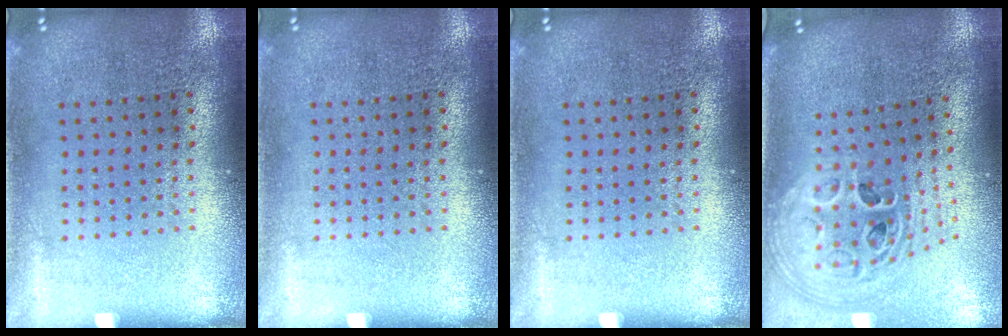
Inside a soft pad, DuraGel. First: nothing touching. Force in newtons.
{"total": 0.0}
{"total": 0.0}
{"total": 2.8, "press": 2.0, "slide": 1.9}